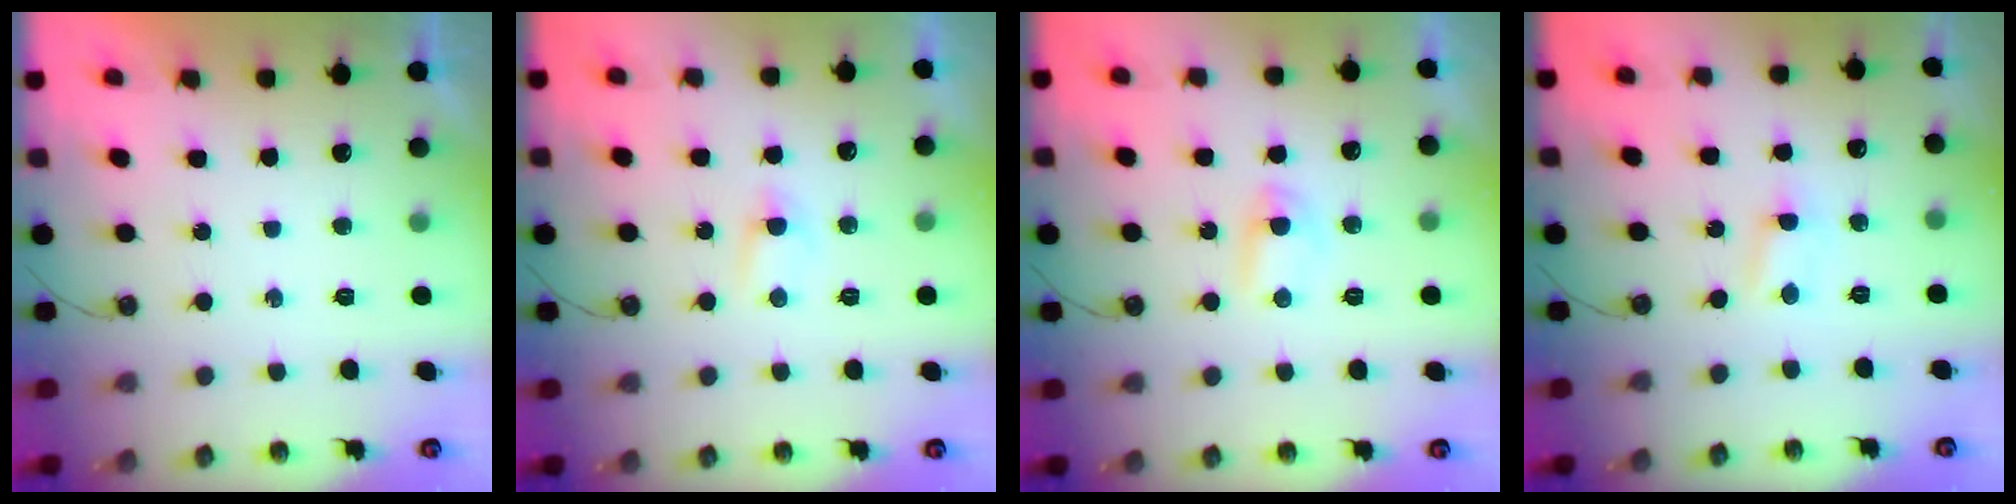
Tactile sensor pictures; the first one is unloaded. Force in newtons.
{"total": 3.0, "press": 2.9, "slide": 0.3}
{"total": 5.1, "press": 5.0, "slide": 0.5}
{"total": 2.1, "press": 2.1, "slide": 0.3}